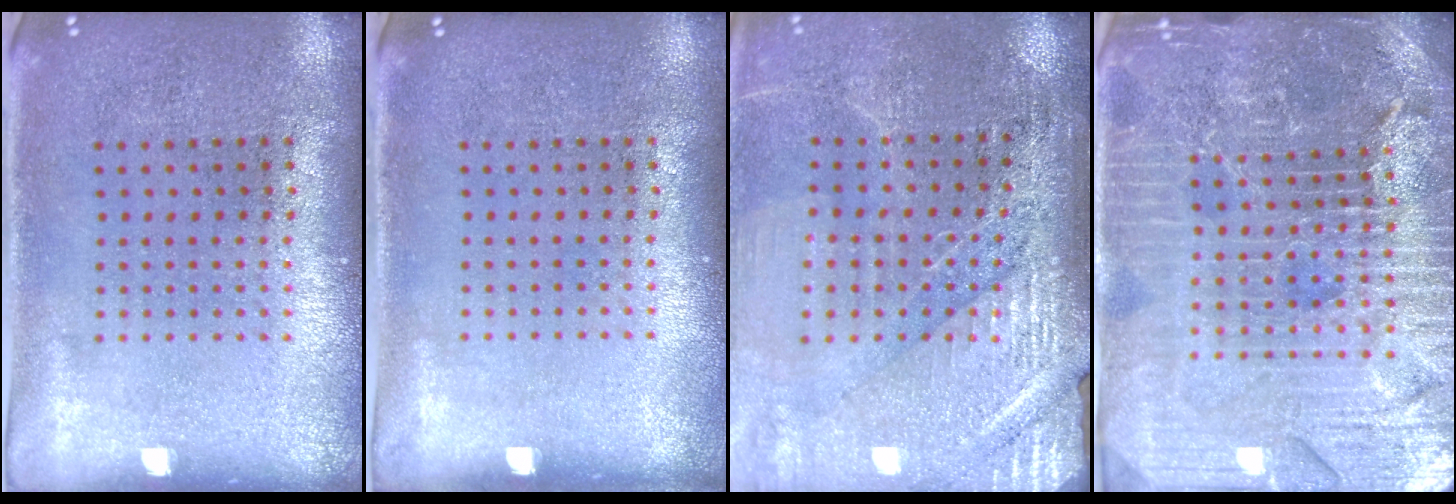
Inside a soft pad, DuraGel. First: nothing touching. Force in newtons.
{"total": 0.0}
{"total": 3.2, "press": 3.2, "slide": 0.2}
{"total": 5.5, "press": 4.9, "slide": 2.4}